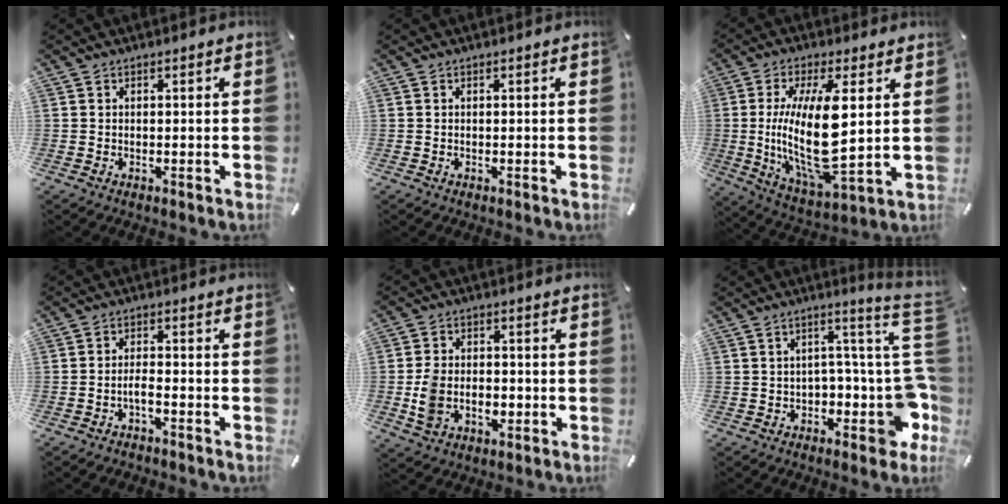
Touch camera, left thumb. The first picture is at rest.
{"total": 0.0}
{"total": 18.7, "force": [2.1, 6.3, 17.5], "torque": [-0.359, -0.030, 0.025]}
{"total": 2.8, "force": [-1.9, 0.9, 1.9], "torque": [-0.031, 0.009, -0.034]}
{"total": 8.6, "force": [-1.9, 6.3, 5.5], "torque": [-0.113, 0.007, -0.034]}
{"total": 12.8, "force": [-0.7, 4.1, 12.1], "torque": [-0.146, -0.011, -0.009]}